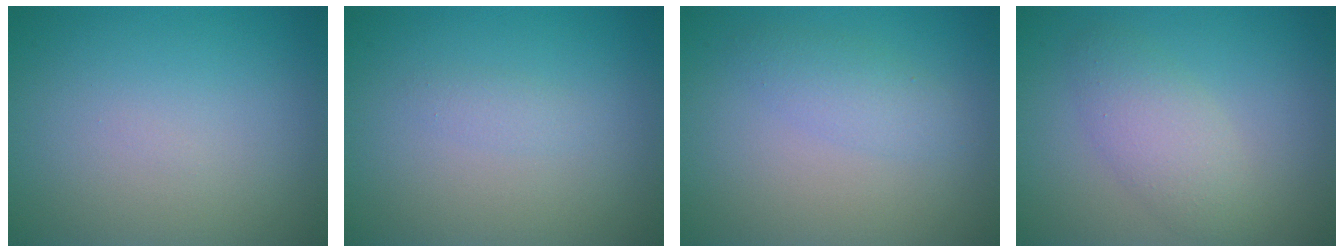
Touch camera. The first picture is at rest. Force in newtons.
{"total": 0.8, "press": 0.8, "slide": 0.1}
{"total": 1.9, "press": 1.9, "slide": 0.1}
{"total": 3.1, "press": 3.1, "slide": 0.3}